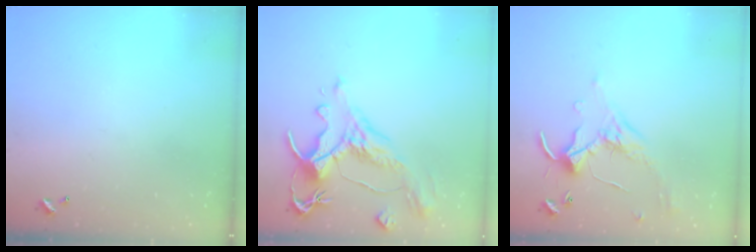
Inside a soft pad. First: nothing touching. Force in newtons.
{"total": 1.6, "press": 0.7, "slide": 1.4}
{"total": 0.7, "press": 0.6, "slide": 0.4}